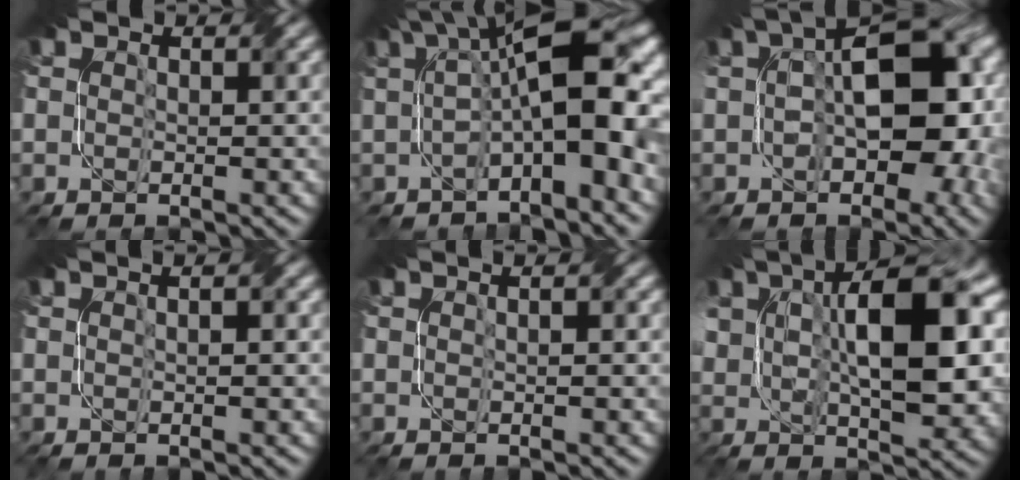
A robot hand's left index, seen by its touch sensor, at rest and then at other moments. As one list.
[{"total": 12.2, "force": [0.9, 4.2, 11.4], "torque": [-0.153, 0.024, 0.010]}, {"total": 10.2, "force": [0.1, 5.4, 8.6], "torque": [-0.116, 0.017, -0.002]}, {"total": 2.5, "force": [0.6, 1.1, 2.1], "torque": [-0.017, 0.006, -0.009]}, {"total": 2.1, "force": [0.5, 0.9, 1.8], "torque": [-0.015, 0.000, -0.007]}, {"total": 11.2, "force": [2.3, 5.1, 9.7], "torque": [-0.160, 0.004, 0.038]}]